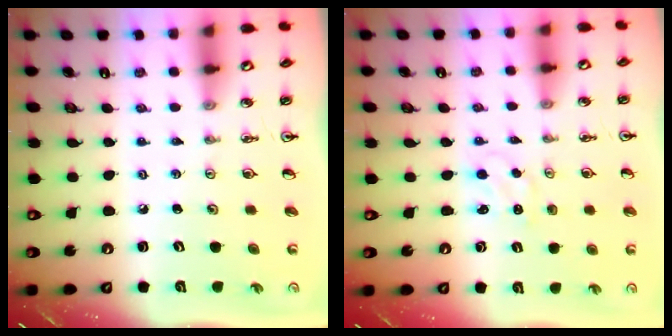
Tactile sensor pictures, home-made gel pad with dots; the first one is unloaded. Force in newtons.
{"total": 1.5, "press": 1.5, "slide": 0.2}